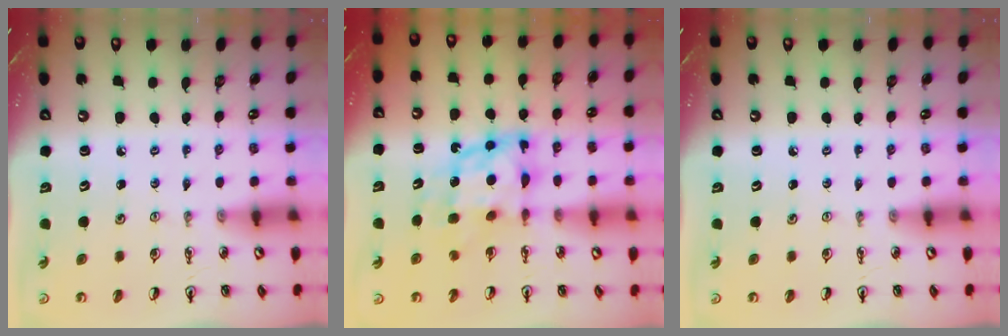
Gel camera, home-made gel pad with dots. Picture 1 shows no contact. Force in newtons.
{"total": 9.8, "press": 9.8, "slide": 0.8}
{"total": 0.0}